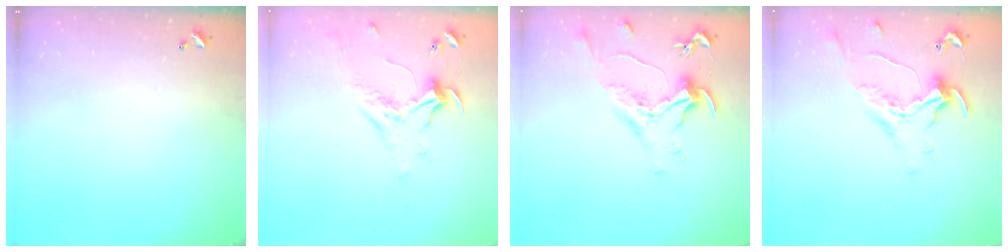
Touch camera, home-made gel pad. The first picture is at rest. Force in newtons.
{"total": 1.9, "press": 1.7, "slide": 0.7}
{"total": 1.5, "press": 1.3, "slide": 0.8}
{"total": 1.1, "press": 1.0, "slide": 0.4}